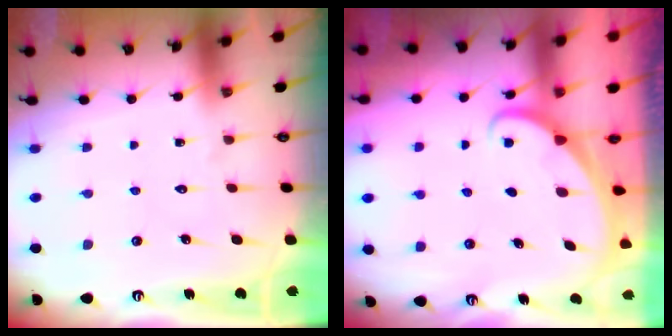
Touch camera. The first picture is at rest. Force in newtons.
{"total": 1.6, "press": 1.6, "slide": 0.1}